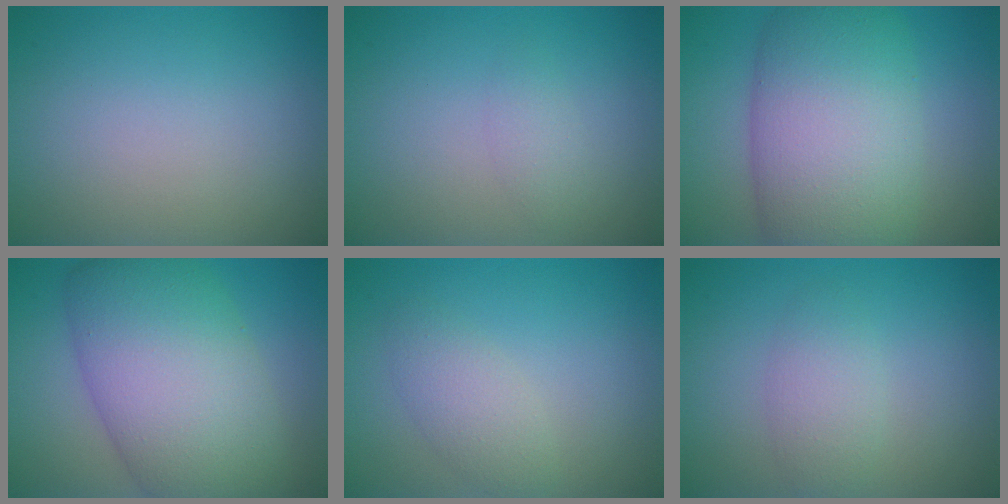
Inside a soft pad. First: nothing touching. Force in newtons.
{"total": 1.1, "press": 1.1, "slide": 0.1}
{"total": 12.0, "press": 12.0, "slide": 0.6}
{"total": 12.2, "press": 12.1, "slide": 0.8}
{"total": 2.4, "press": 2.4, "slide": 0.1}
{"total": 2.4, "press": 2.4, "slide": 0.0}